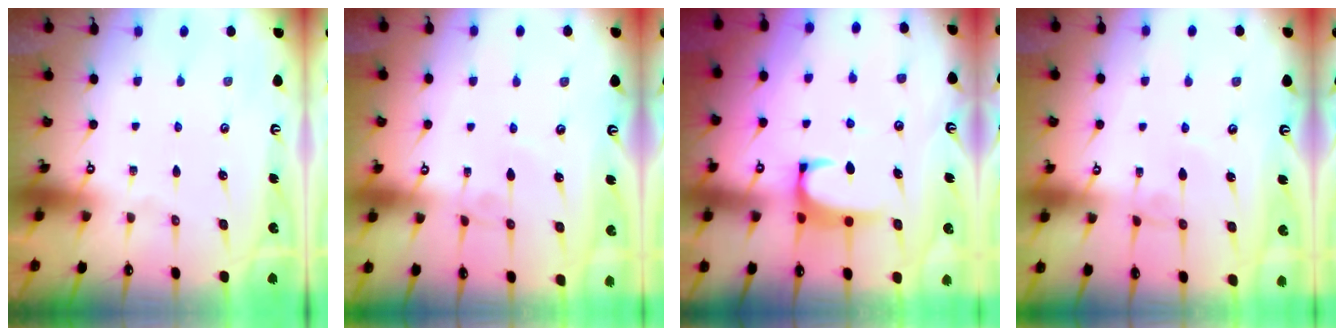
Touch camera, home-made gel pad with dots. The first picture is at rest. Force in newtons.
{"total": 2.2, "press": 2.2, "slide": 0.1}
{"total": 1.9, "press": 1.9, "slide": 0.3}
{"total": 1.0, "press": 1.0, "slide": 0.2}